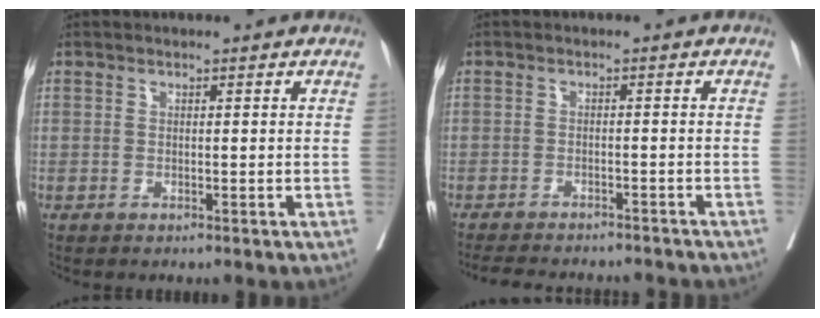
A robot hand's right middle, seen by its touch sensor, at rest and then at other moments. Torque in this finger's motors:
{"motor_torque": [0.10, -0.18, 0.05, 0.03]}